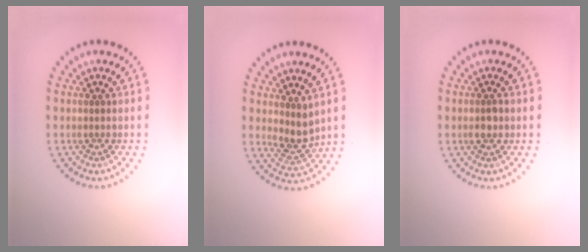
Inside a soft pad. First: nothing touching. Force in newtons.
{"total": 2.5, "press": 2.0, "slide": 1.4}
{"total": 1.3, "press": 1.3, "slide": 0.3}